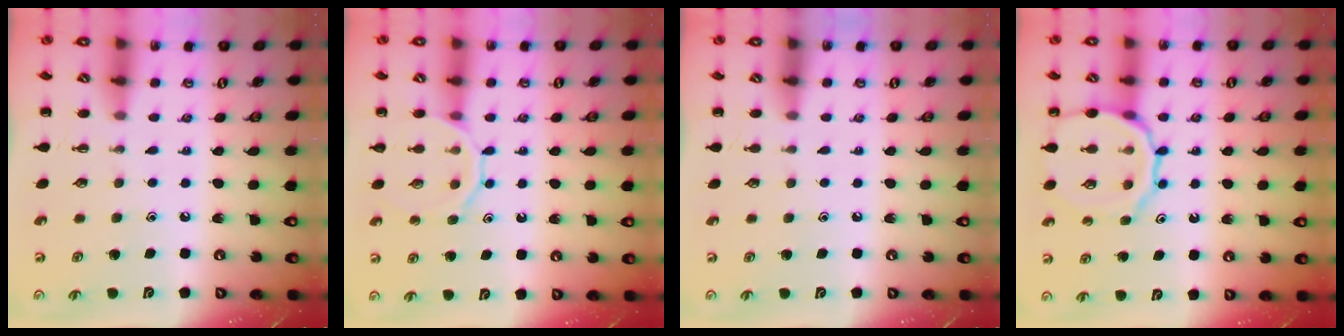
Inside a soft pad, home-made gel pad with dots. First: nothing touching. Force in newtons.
{"total": 11.6, "press": 11.6, "slide": 1.3}
{"total": 0.0}
{"total": 13.0, "press": 12.9, "slide": 1.2}